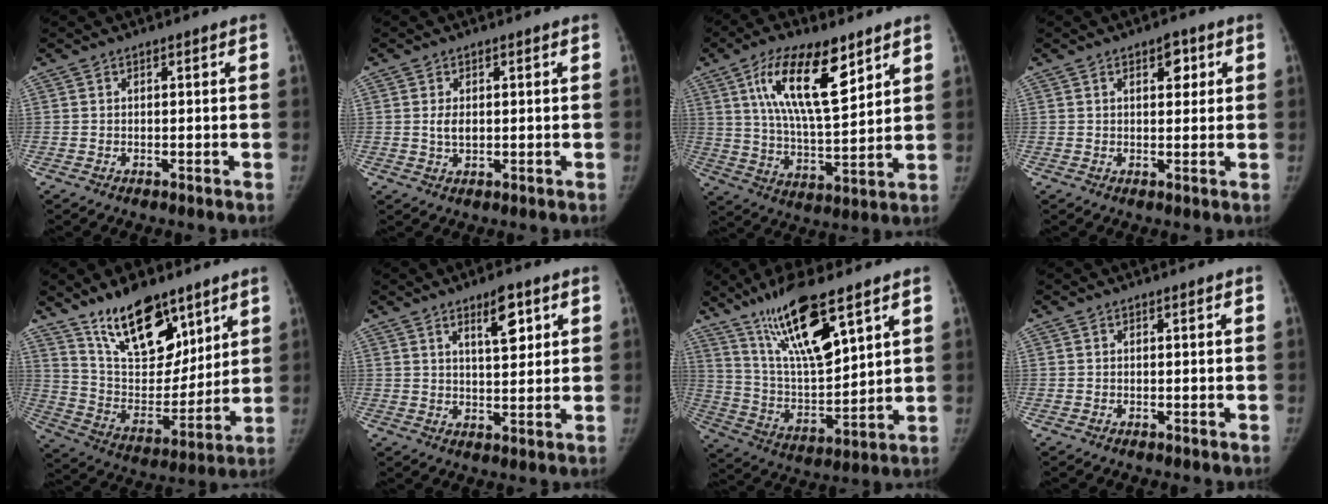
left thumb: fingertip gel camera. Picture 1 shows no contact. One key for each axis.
{"total": 2.7, "fx": 0.4, "fy": 1.7, "fz": 2.1, "tx": -0.035, "ty": -0.005, "tz": 0.011}
{"total": 17.1, "fx": 8.6, "fy": 6.2, "fz": 13.4, "tx": -0.210, "ty": -0.038, "tz": 0.158}
{"total": 4.0, "fx": 1.7, "fy": 2.2, "fz": 2.9, "tx": -0.021, "ty": -0.004, "tz": 0.022}
{"total": 18.9, "fx": 12.8, "fy": 9.2, "fz": 10.4, "tx": -0.115, "ty": -0.081, "tz": 0.231}
{"total": 6.7, "fx": 3.5, "fy": 2.4, "fz": 5.2, "tx": -0.068, "ty": -0.022, "tz": 0.055}
{"total": 17.8, "fx": 11.1, "fy": 4.6, "fz": 13.1, "tx": -0.221, "ty": -0.053, "tz": 0.219}
{"total": 0.0}